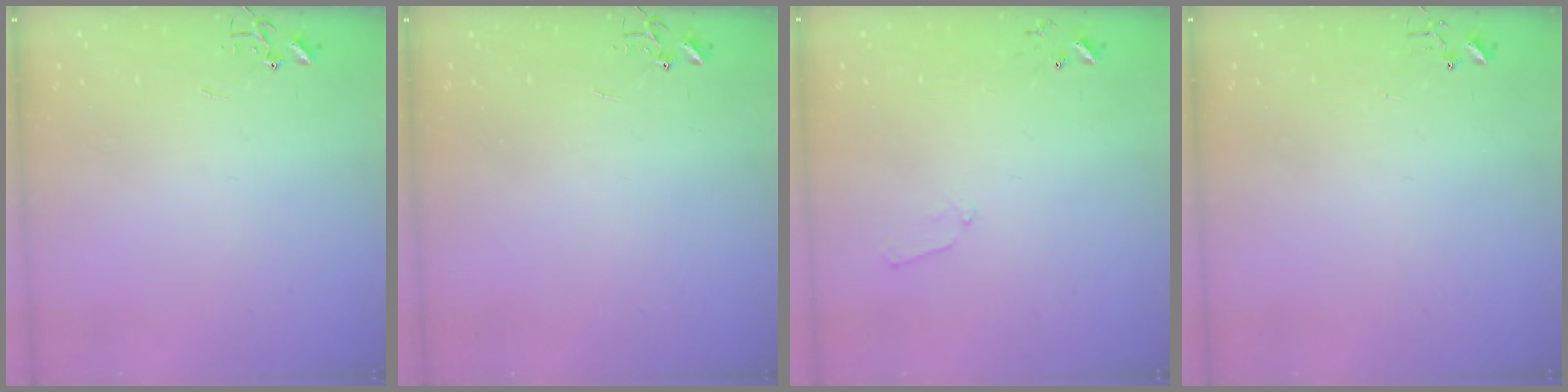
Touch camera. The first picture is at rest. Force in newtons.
{"total": 0.0}
{"total": 6.0, "press": 6.0, "slide": 0.6}
{"total": 3.9, "press": 3.9, "slide": 0.4}